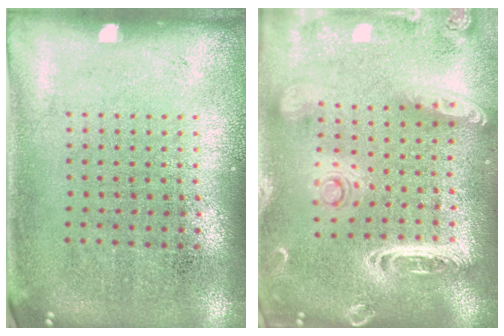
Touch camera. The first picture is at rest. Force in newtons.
{"total": 3.0, "press": 2.5, "slide": 1.6}